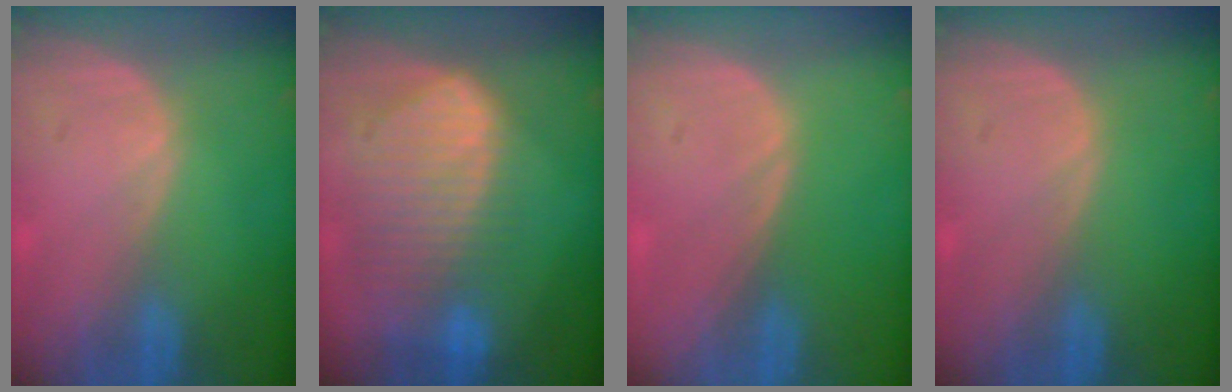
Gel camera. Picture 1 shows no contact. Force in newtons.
{"total": 10.5, "press": 9.1, "slide": 5.2}
{"total": 0.0}
{"total": 0.0}